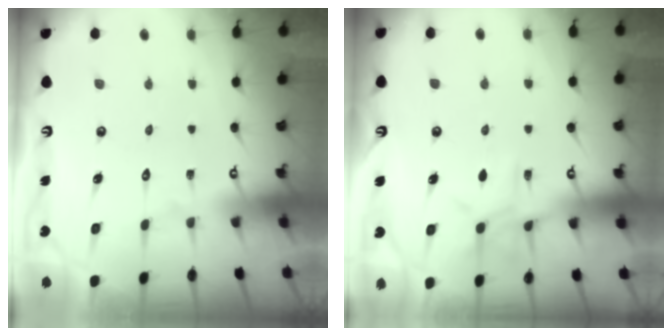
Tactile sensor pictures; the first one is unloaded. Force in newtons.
{"total": 6.8, "press": 6.7, "slide": 0.7}